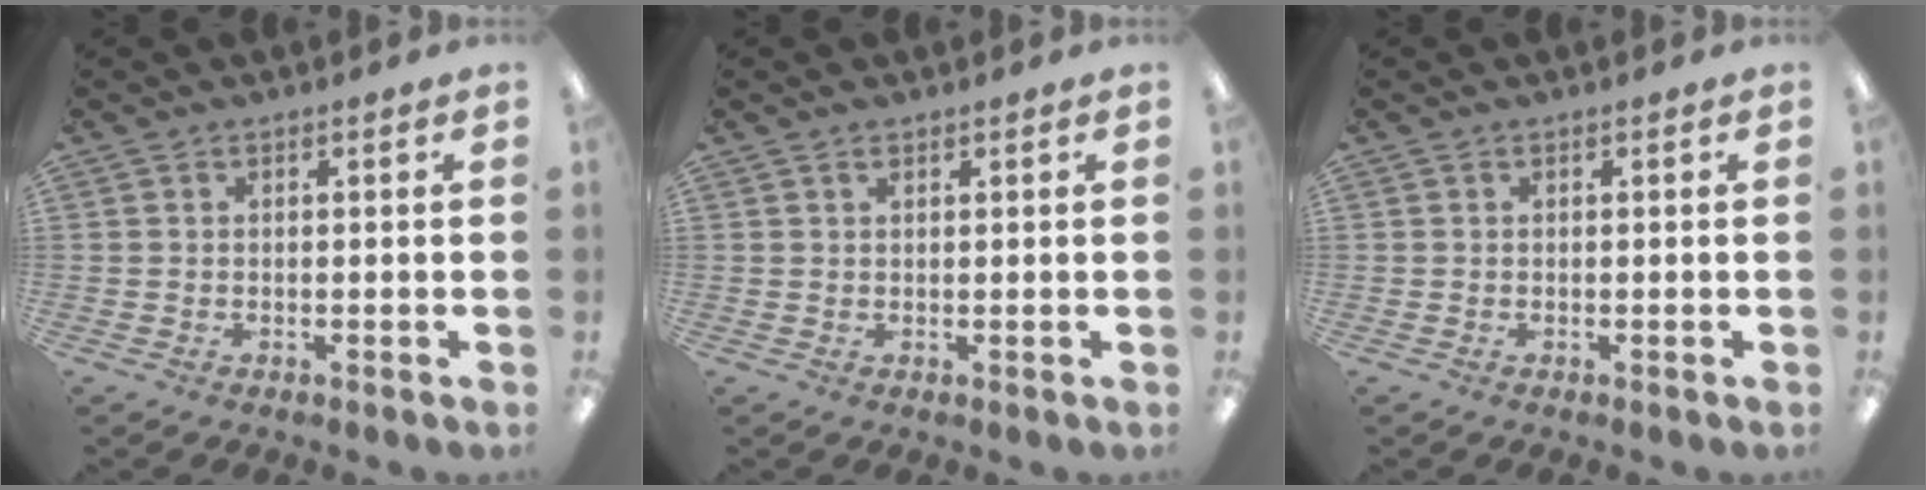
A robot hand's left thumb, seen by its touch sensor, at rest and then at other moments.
{"total": 0.9, "force": [0.7, 0.4, 0.5], "torque": [-0.011, 0.002, 0.013]}
{"total": 0.0}